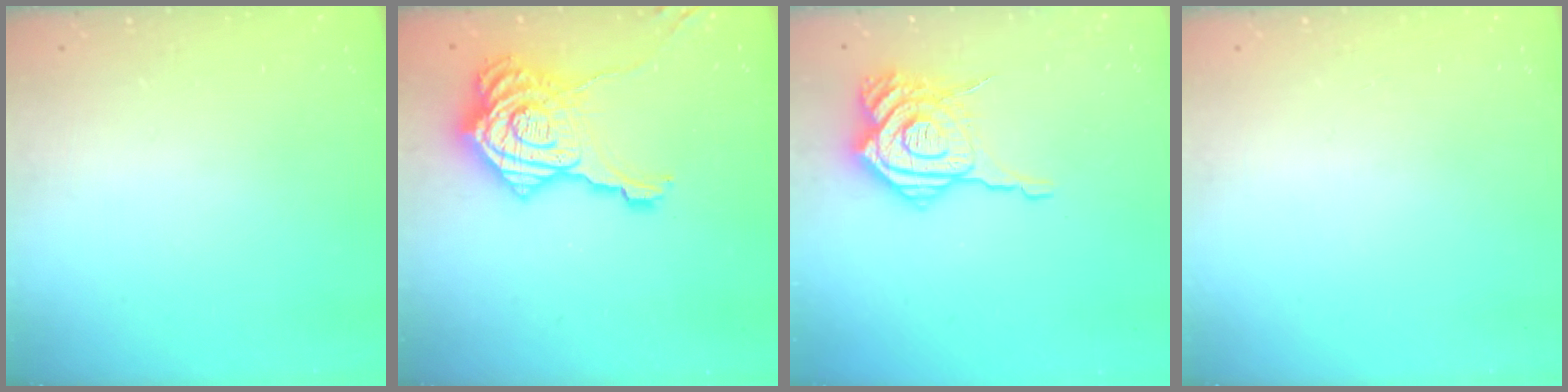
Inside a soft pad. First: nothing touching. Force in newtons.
{"total": 23.1, "press": 23.0, "slide": 2.2}
{"total": 19.3, "press": 19.2, "slide": 2.0}
{"total": 0.0}